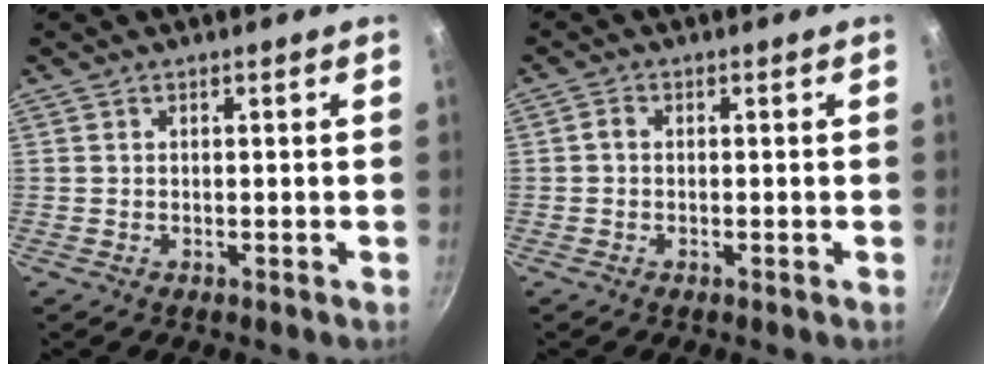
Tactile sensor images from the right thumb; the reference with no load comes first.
{"total": 1.3, "force": [-0.1, 0.9, 0.8], "torque": [-0.018, 0.007, -0.005]}